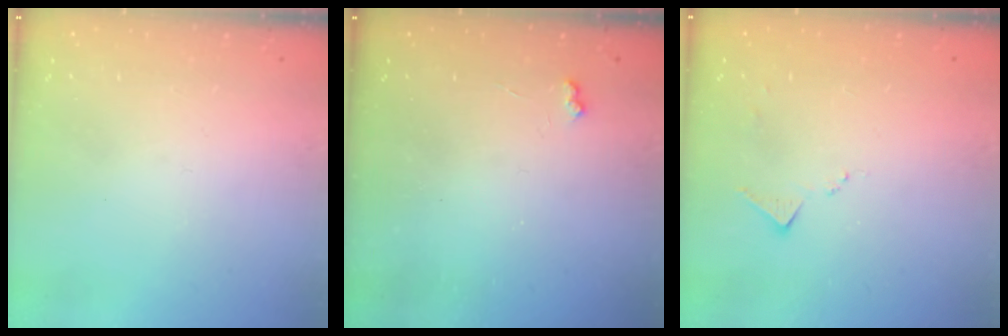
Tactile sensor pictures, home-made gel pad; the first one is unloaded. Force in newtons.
{"total": 3.5, "press": 3.5, "slide": 0.6}
{"total": 6.7, "press": 6.7, "slide": 0.8}